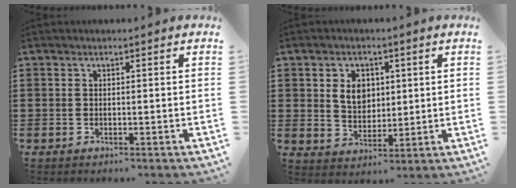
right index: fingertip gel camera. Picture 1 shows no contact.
{"total": 5.3, "force": [1.3, 4.1, 3.1], "torque": [-0.068, 0.011, 0.019]}